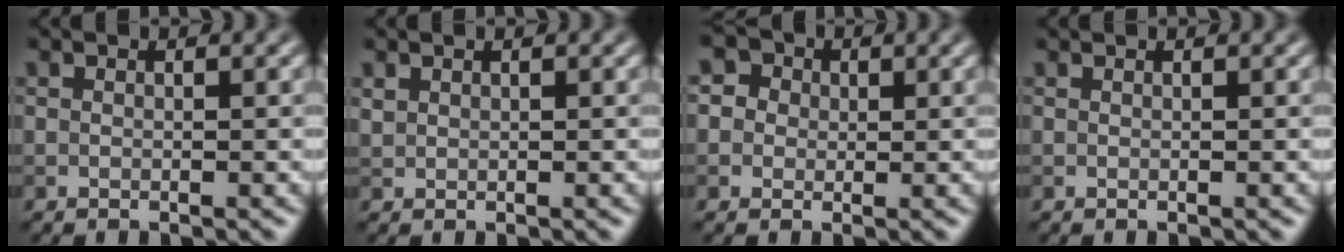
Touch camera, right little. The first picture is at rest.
{"total": 0.7, "force": [0.6, 0.4, 0.2], "torque": [-0.007, -0.001, 0.016]}
{"total": 4.4, "force": [1.9, 3.6, 1.7], "torque": [-0.017, 0.019, 0.007]}
{"total": 0.5, "force": [0.5, 0.0, 0.1], "torque": [-0.003, 0.000, 0.005]}